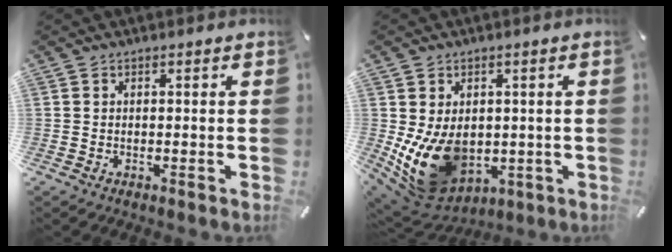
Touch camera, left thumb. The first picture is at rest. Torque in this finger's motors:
{"motor_torque": [2.33, 2.68, 1.33, -0.15, 0.30]}